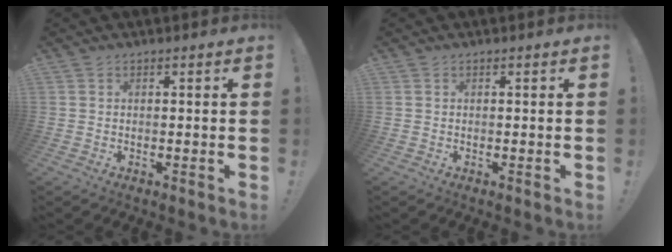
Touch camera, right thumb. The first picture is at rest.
{"total": 0.0}